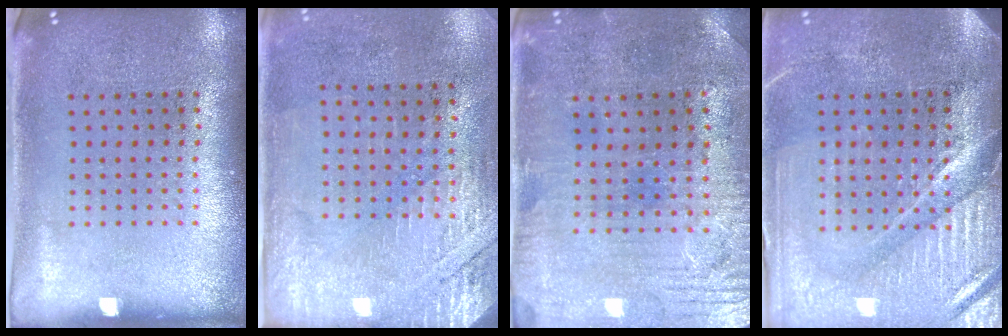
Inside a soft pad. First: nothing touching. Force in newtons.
{"total": 2.8, "press": 2.5, "slide": 1.4}
{"total": 1.0, "press": 0.8, "slide": 0.6}
{"total": 4.1, "press": 3.7, "slide": 1.7}